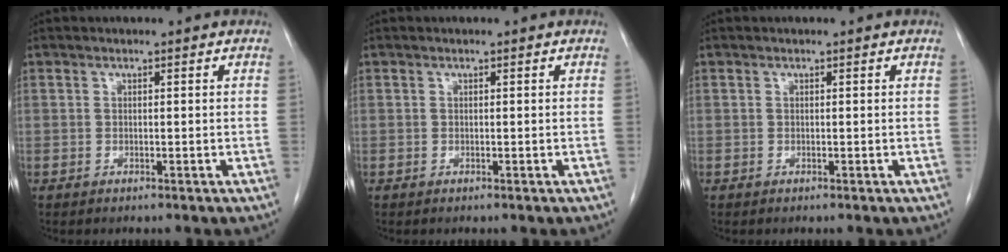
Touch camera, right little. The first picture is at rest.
{"total": 0.0}
{"total": 0.0}